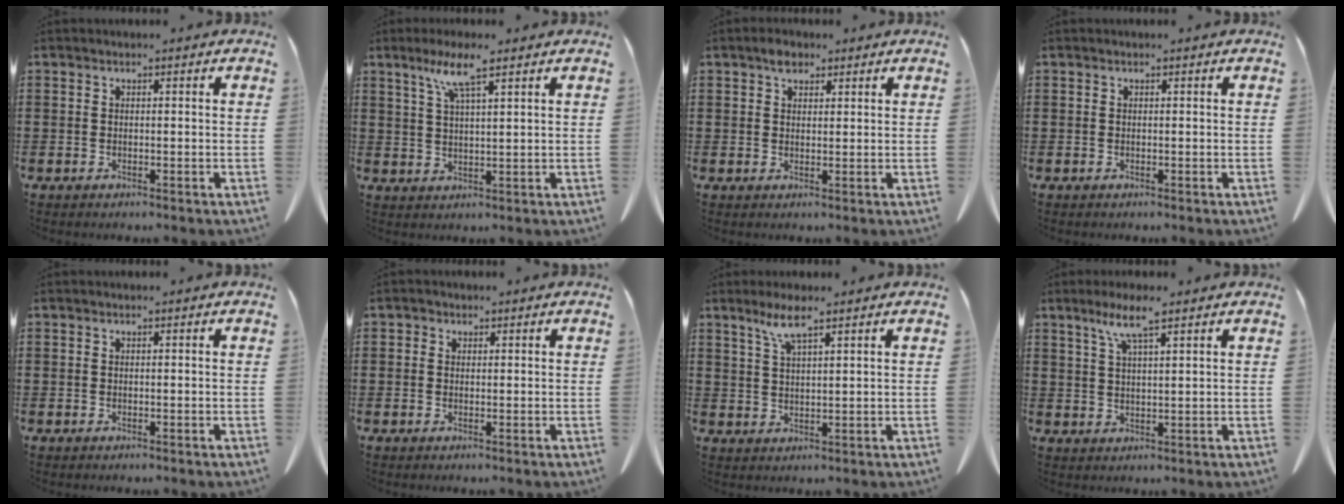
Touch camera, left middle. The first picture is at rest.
{"total": 6.1, "force": [3.9, 0.6, 4.6], "torque": [-0.100, 0.000, 0.068]}
{"total": 2.5, "force": [1.8, 1.3, 1.2], "torque": [-0.020, 0.000, 0.032]}
{"total": 0.0}
{"total": 0.0}
{"total": 0.7, "force": [0.2, 0.7, 0.1], "torque": [-0.005, 0.003, 0.004]}
{"total": 4.7, "force": [3.1, 0.5, 3.5], "torque": [-0.077, 0.002, 0.054]}
{"total": 5.4, "force": [3.6, 0.5, 4.0], "torque": [-0.087, 0.000, 0.063]}